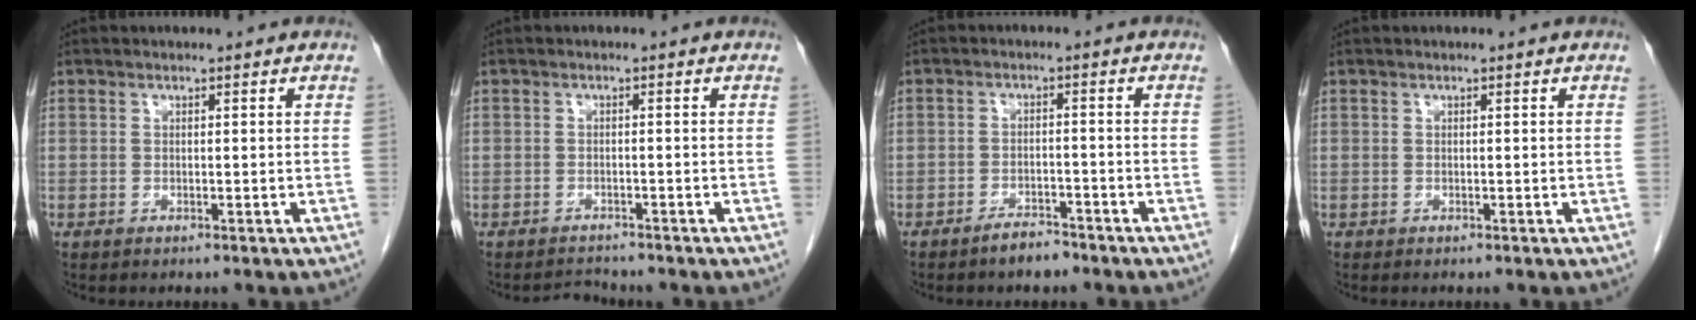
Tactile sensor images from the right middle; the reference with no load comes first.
{"total": 1.5, "force": [-1.5, 0.1, -0.4], "torque": [0.003, -0.010, -0.021]}
{"total": 3.1, "force": [-2.6, 0.9, 1.3], "torque": [-0.027, 0.000, -0.042]}
{"total": 0.0}